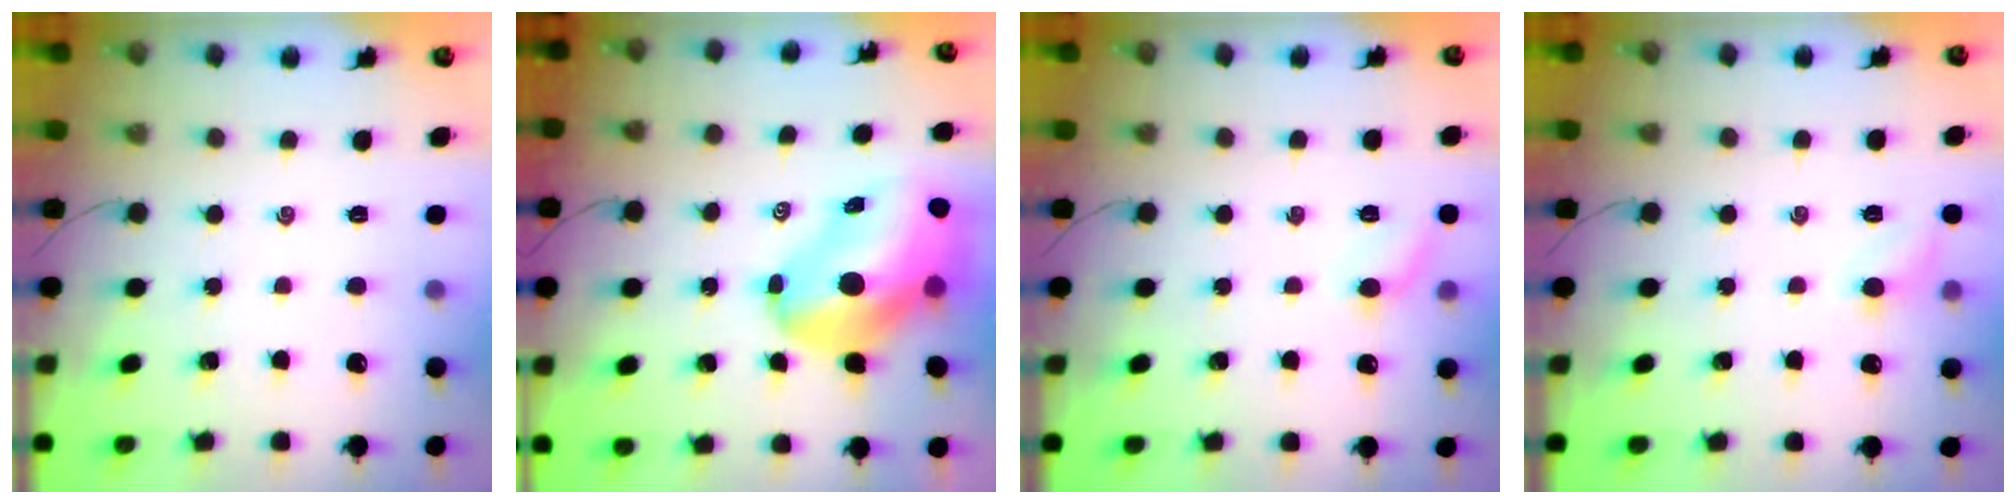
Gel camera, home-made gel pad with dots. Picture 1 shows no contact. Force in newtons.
{"total": 15.4, "press": 14.7, "slide": 4.6}
{"total": 7.1, "press": 6.7, "slide": 2.2}
{"total": 6.1, "press": 5.8, "slide": 2.0}